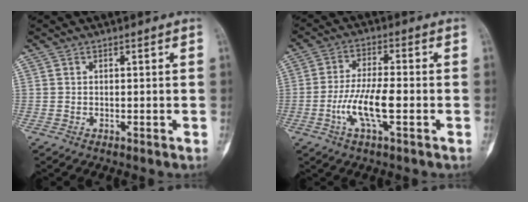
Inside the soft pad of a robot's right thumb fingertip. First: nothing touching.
{"total": 8.9, "force": [-2.5, 2.4, 8.2], "torque": [-0.169, 0.012, -0.048]}